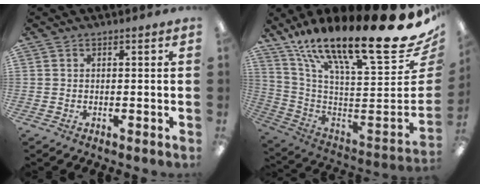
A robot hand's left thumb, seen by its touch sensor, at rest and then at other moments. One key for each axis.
{"total": 25.2, "fx": 16.6, "fy": 4.4, "fz": 18.3, "tx": -0.245, "ty": -0.152, "tz": 0.274}